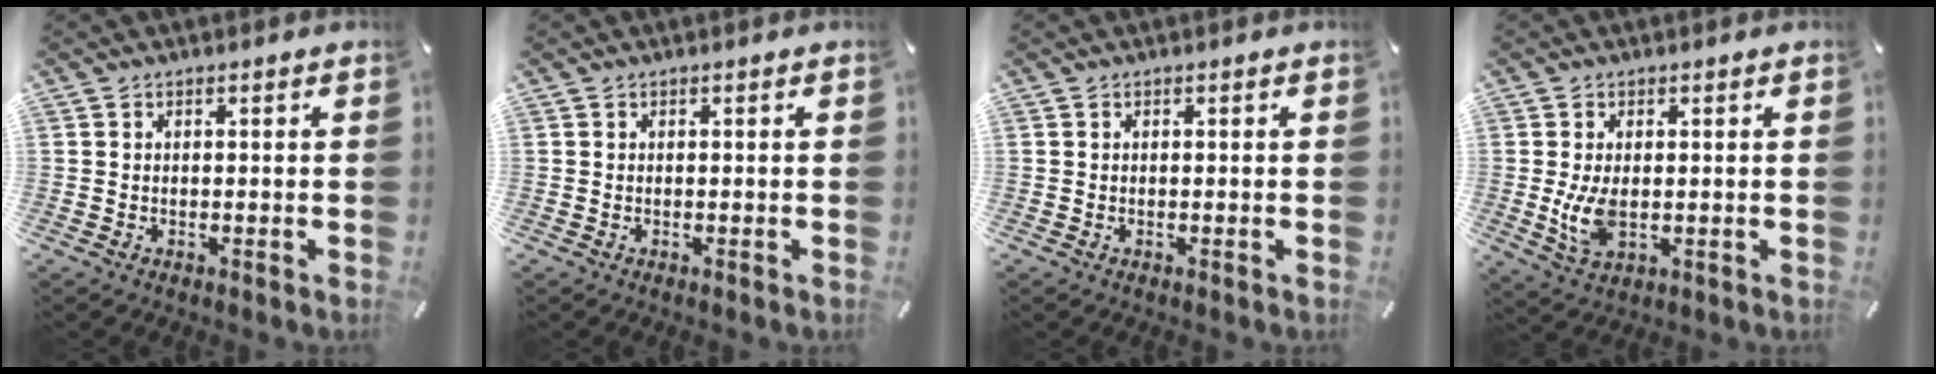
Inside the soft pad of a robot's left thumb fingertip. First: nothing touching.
{"total": 0.0}
{"total": 0.0}
{"total": 6.6, "force": [-0.2, 3.8, 5.4], "torque": [-0.122, -0.006, -0.008]}